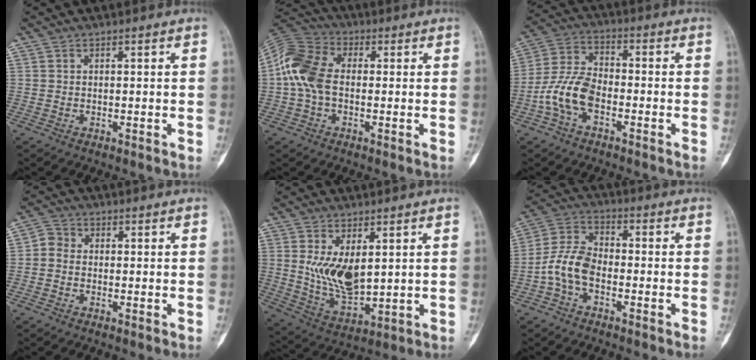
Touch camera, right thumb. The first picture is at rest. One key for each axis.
{"total": 11.6, "fx": -0.1, "fy": 7.8, "fz": 8.7, "tx": -0.181, "ty": 0.030, "tz": -0.014}
{"total": 9.8, "fx": -3.5, "fy": 5.5, "fz": 7.2, "tx": -0.150, "ty": 0.033, "tz": -0.075}
{"total": 2.8, "fx": -0.4, "fy": 2.4, "fz": 1.4, "tx": -0.016, "ty": 0.007, "tz": -0.018}
{"total": 9.7, "fx": 2.3, "fy": 5.0, "fz": 8.0, "tx": -0.138, "ty": -0.025, "tz": 0.060}
{"total": 8.2, "fx": -2.8, "fy": 4.8, "fz": 6.0, "tx": -0.119, "ty": 0.031, "tz": -0.066}